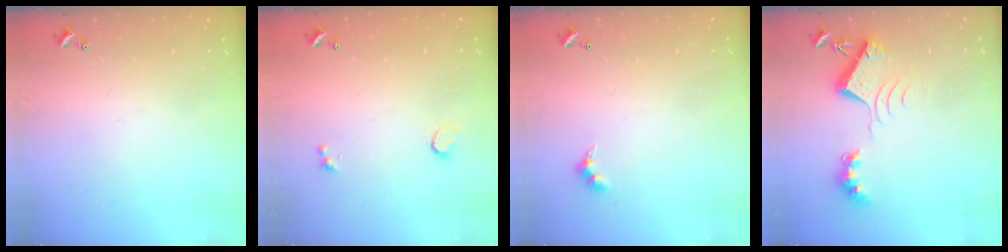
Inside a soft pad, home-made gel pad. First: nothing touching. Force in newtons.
{"total": 1.0, "press": 0.7, "slide": 0.7}
{"total": 3.0, "press": 2.9, "slide": 0.5}
{"total": 8.7, "press": 8.6, "slide": 1.1}